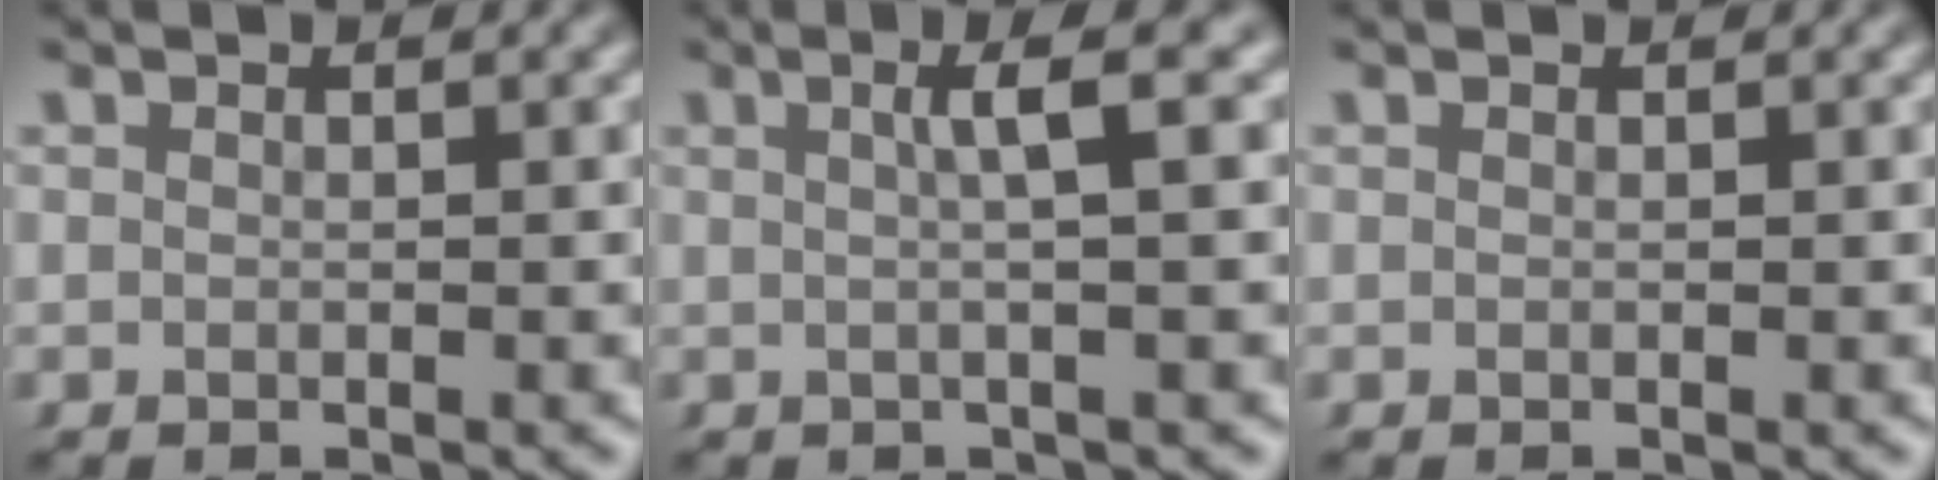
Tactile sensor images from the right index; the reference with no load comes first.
{"total": 3.2, "force": [0.8, -0.4, 3.0], "torque": [-0.044, 0.015, 0.010]}
{"total": 0.0}